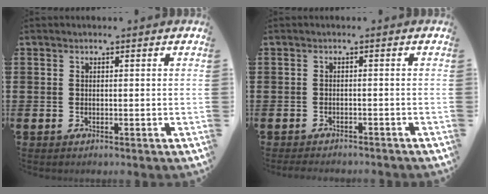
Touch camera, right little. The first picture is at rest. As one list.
[{"total": 1.2, "force": [-1.2, 0.0, 0.0], "torque": [-0.003, 0.000, -0.024]}]